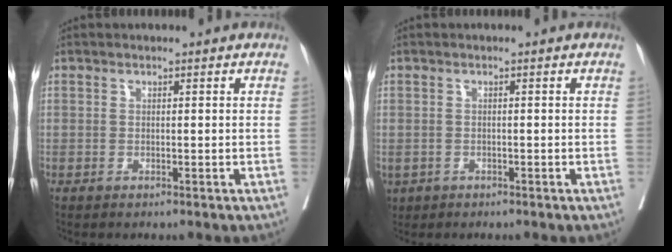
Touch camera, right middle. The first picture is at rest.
{"total": 3.7, "force": [-2.0, 2.7, 1.5], "torque": [-0.039, -0.003, -0.029]}